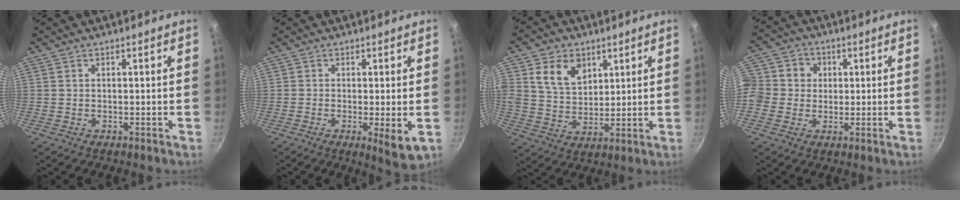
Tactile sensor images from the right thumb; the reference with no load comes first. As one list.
[{"total": 5.5, "force": [-1.1, 1.2, 5.2], "torque": [-0.083, -0.014, -0.013]}, {"total": 10.0, "force": [4.1, 7.2, 5.6], "torque": [-0.079, -0.021, 0.075]}, {"total": 11.6, "force": [1.1, 10.8, 4.2], "torque": [-0.085, 0.025, 0.002]}]